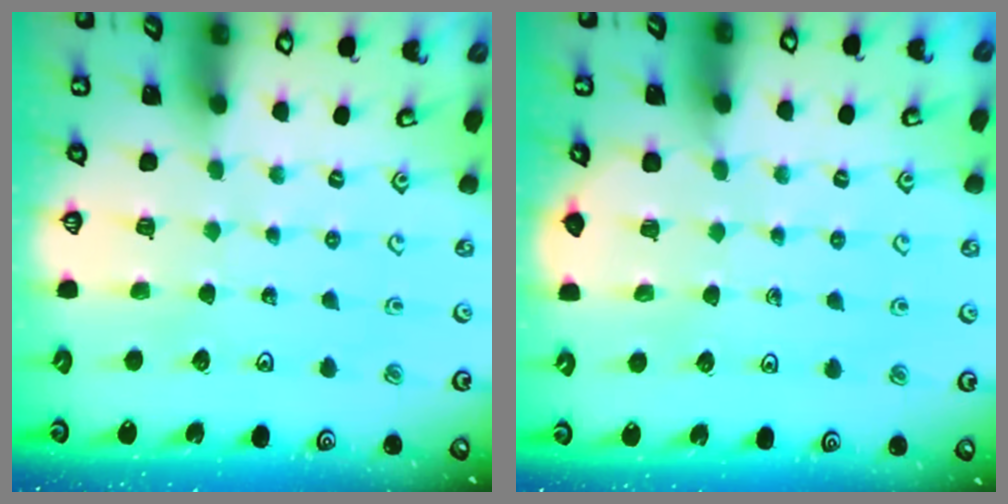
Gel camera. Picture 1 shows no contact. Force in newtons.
{"total": 1.6, "press": 1.5, "slide": 0.3}